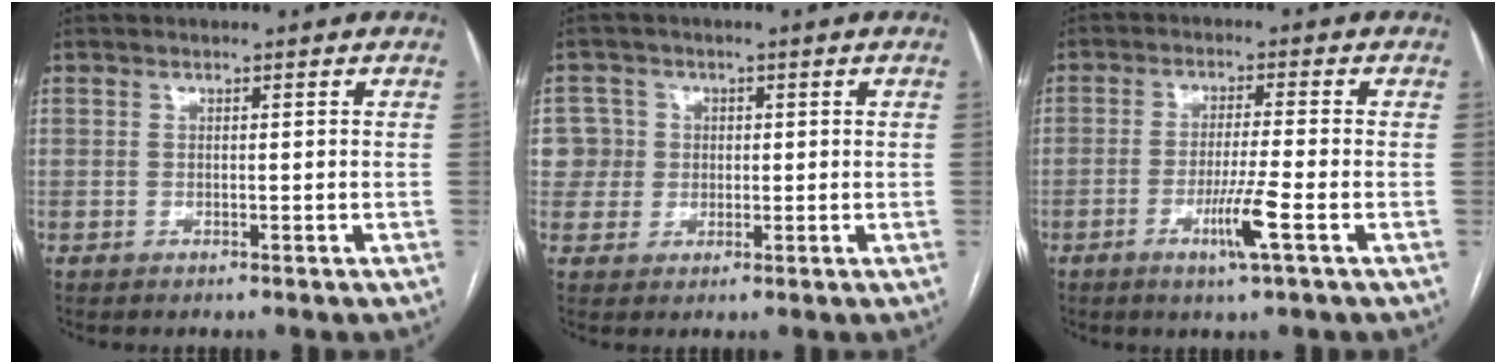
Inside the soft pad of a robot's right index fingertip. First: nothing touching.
{"total": 4.8, "force": [0.7, 4.7, -0.3], "torque": [0.022, 0.016, 0.016]}
{"total": 5.8, "force": [-2.4, -0.6, 5.2], "torque": [-0.098, -0.013, -0.046]}